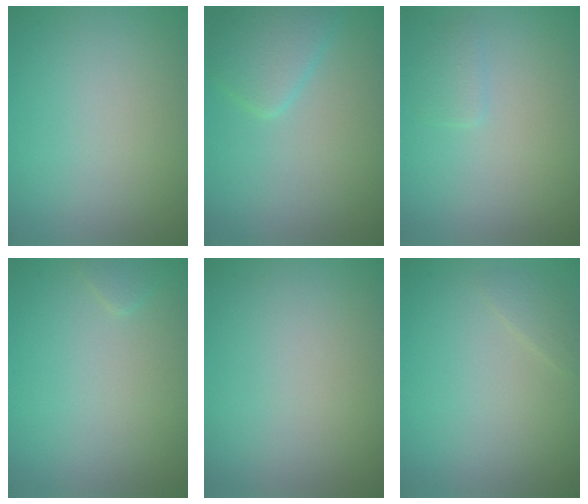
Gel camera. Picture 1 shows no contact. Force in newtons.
{"total": 2.8, "press": 2.8, "slide": 0.1}
{"total": 1.0, "press": 1.0, "slide": 0.0}
{"total": 0.7, "press": 0.7, "slide": 0.0}
{"total": 0.0}
{"total": 0.9, "press": 0.9, "slide": 0.0}